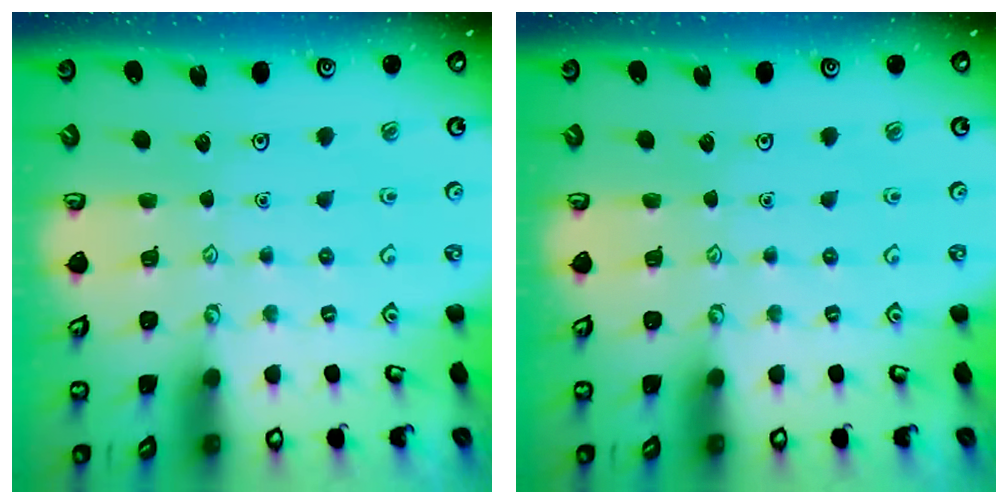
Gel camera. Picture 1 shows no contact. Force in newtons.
{"total": 0.0}